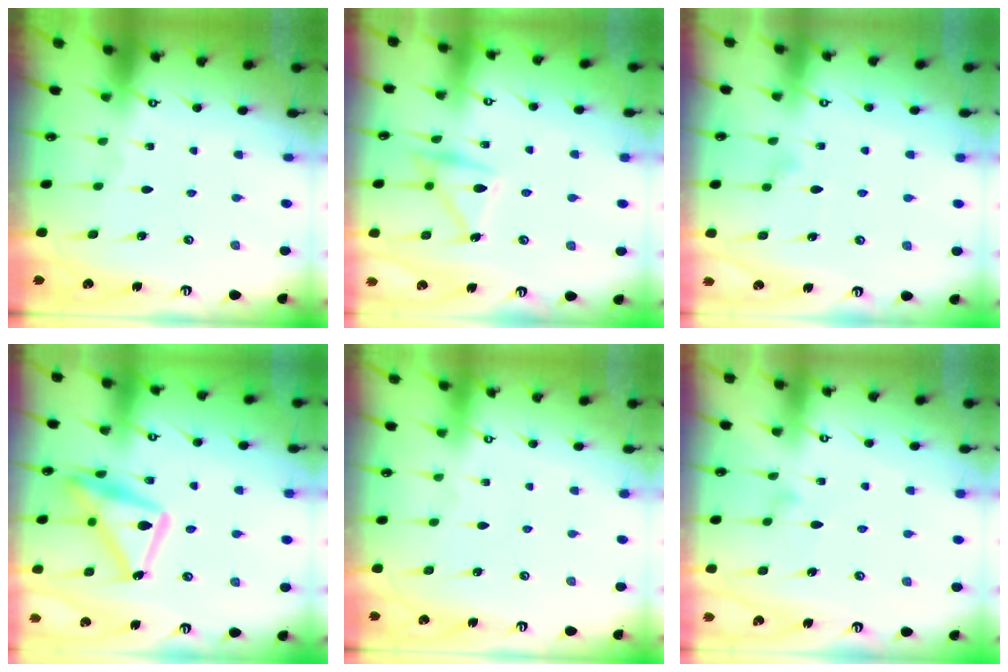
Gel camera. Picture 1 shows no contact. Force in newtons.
{"total": 13.5, "press": 13.5, "slide": 0.6}
{"total": 9.1, "press": 9.1, "slide": 0.5}
{"total": 18.2, "press": 18.2, "slide": 1.2}
{"total": 3.9, "press": 3.9, "slide": 0.1}
{"total": 8.5, "press": 8.4, "slide": 0.6}